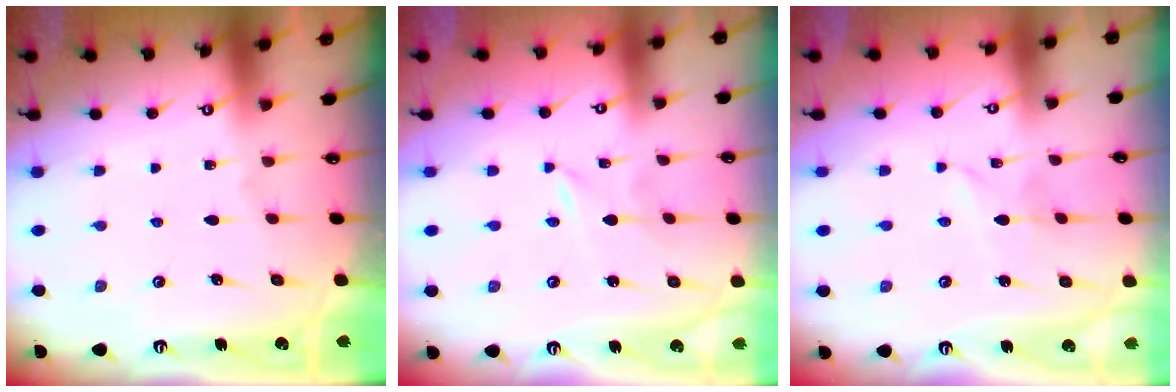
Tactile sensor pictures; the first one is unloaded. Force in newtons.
{"total": 0.0}
{"total": 1.8, "press": 1.8, "slide": 0.2}